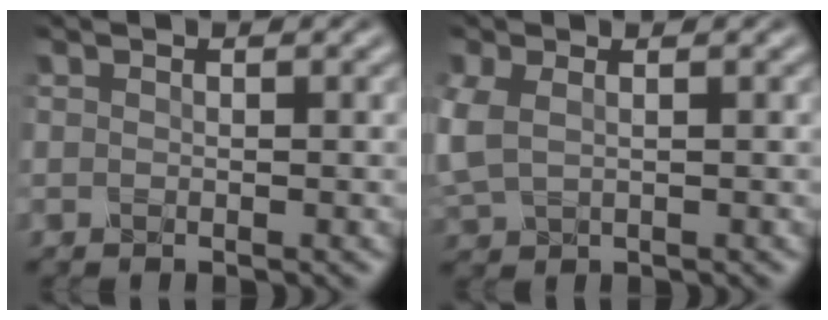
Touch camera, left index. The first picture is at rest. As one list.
[{"total": 3.1, "force": [0.5, 2.1, 2.3], "torque": [-0.070, -0.001, 0.013]}]